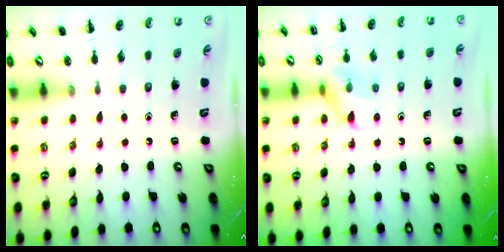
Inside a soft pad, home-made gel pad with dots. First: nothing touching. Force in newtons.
{"total": 9.1, "press": 9.1, "slide": 1.1}